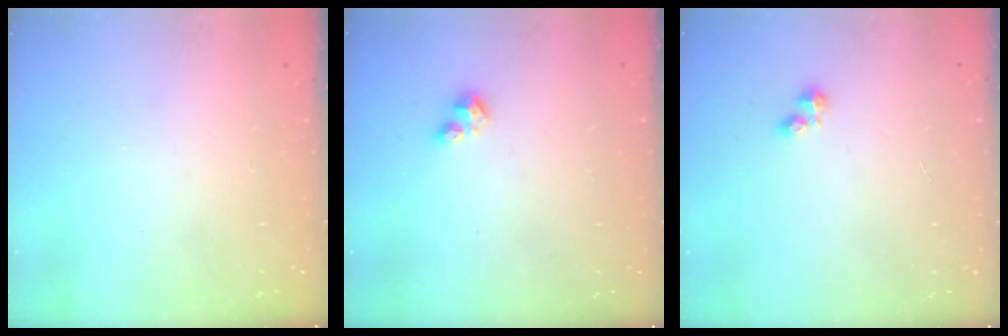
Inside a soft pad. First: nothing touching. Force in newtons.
{"total": 2.9, "press": 2.8, "slide": 0.6}
{"total": 2.5, "press": 2.5, "slide": 0.4}